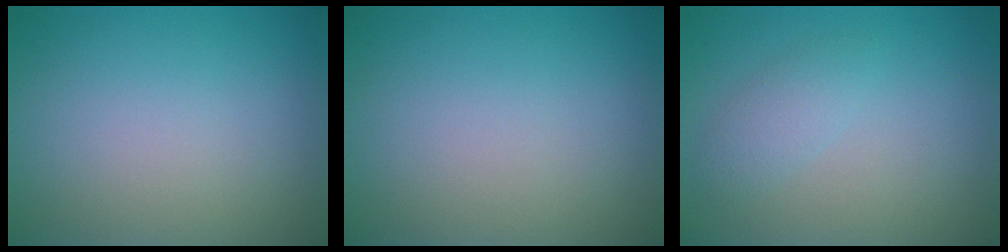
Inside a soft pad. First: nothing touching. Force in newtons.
{"total": 0.0}
{"total": 1.6, "press": 1.6, "slide": 0.0}